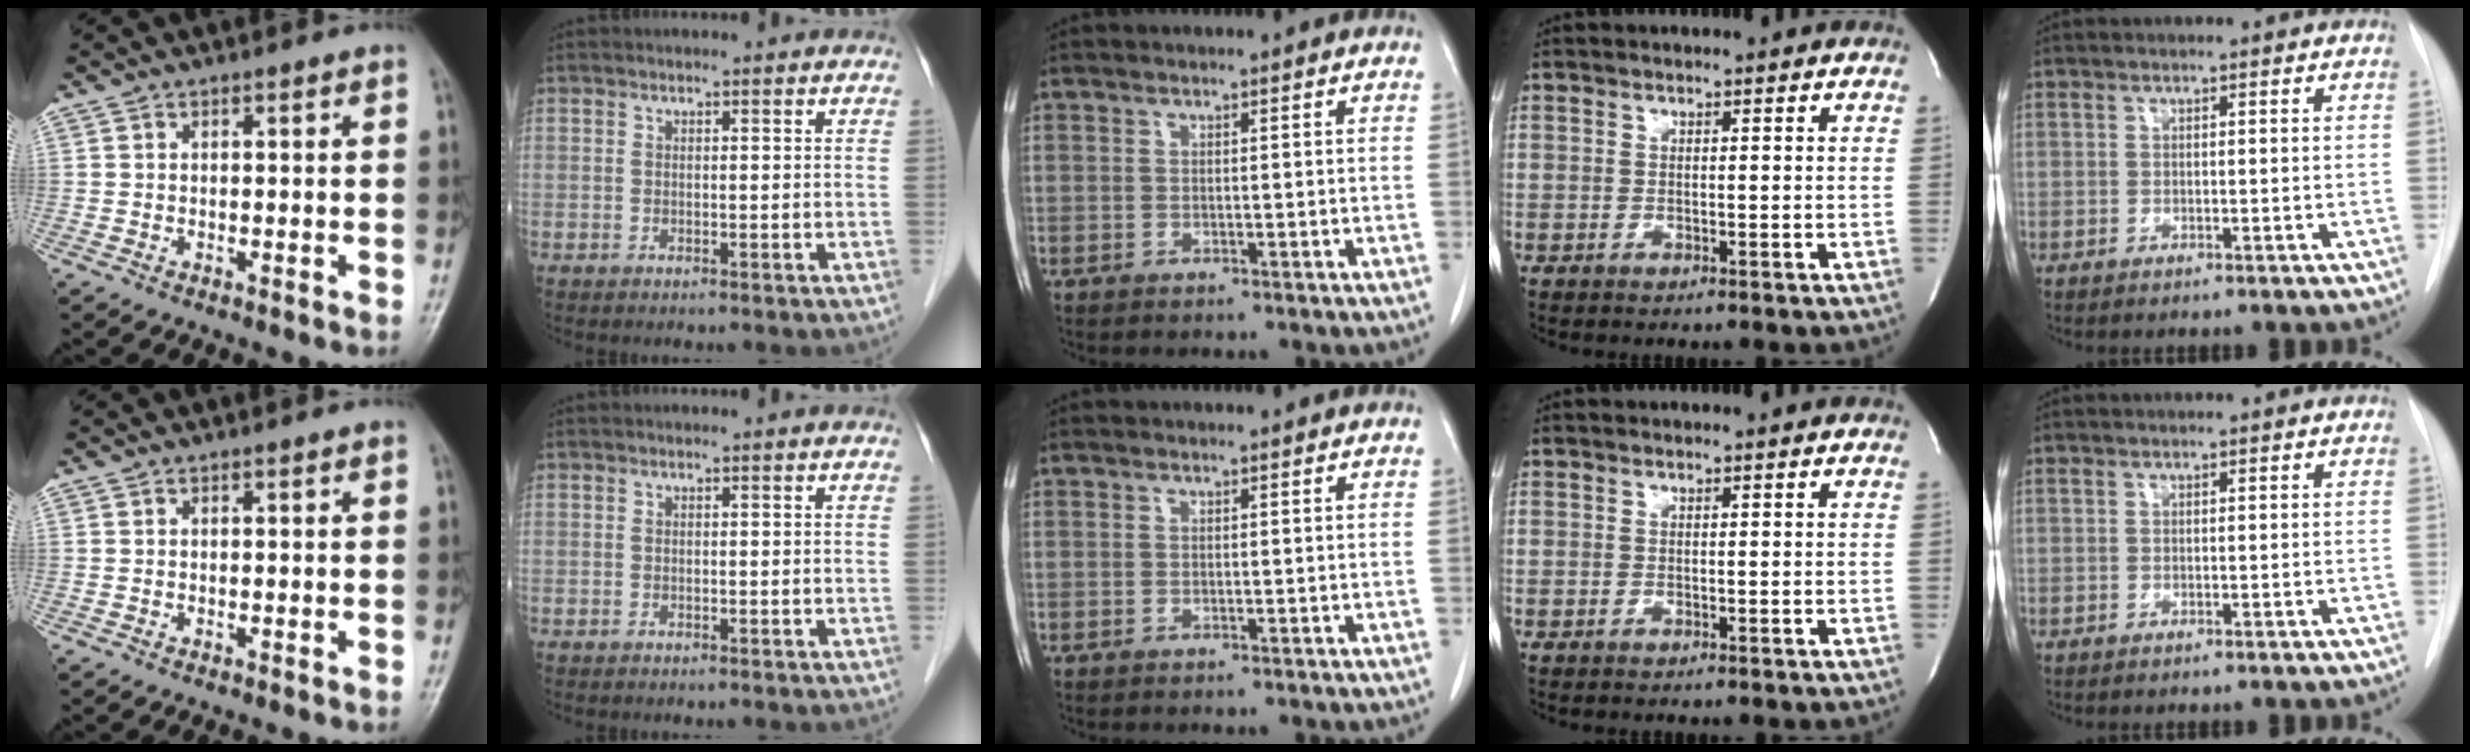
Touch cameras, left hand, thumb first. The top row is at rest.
{}